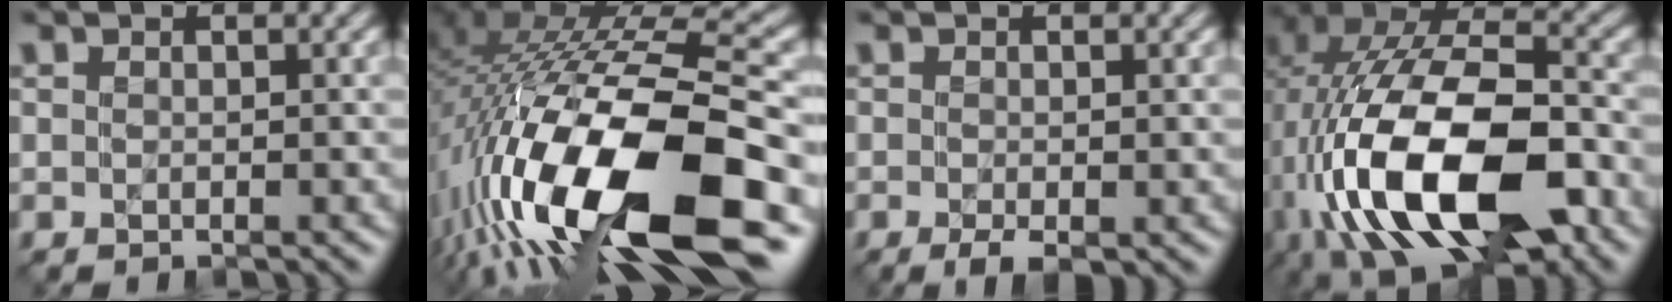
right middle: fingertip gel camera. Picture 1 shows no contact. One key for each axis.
{"total": 18.6, "fx": -6.3, "fy": 7.1, "fz": 15.9, "tx": -0.302, "ty": -0.011, "tz": -0.100}
{"total": 1.7, "fx": -0.7, "fy": 0.5, "fz": 1.5, "tx": -0.029, "ty": -0.005, "tz": -0.013}
{"total": 15.4, "fx": -4.7, "fy": 8.0, "fz": 12.3, "tx": -0.223, "ty": -0.005, "tz": -0.078}